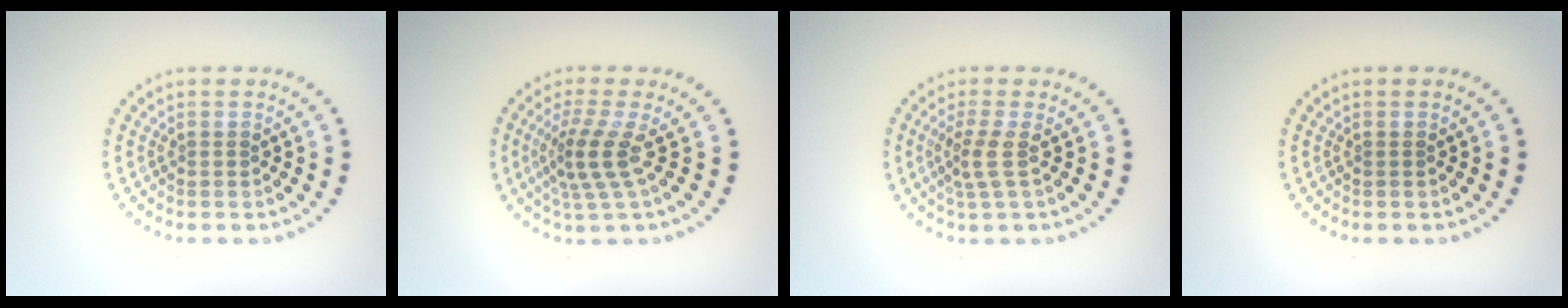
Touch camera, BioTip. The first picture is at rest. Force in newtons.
{"total": 3.4, "press": 2.3, "slide": 2.4}
{"total": 2.3, "press": 1.6, "slide": 1.6}
{"total": 0.0}